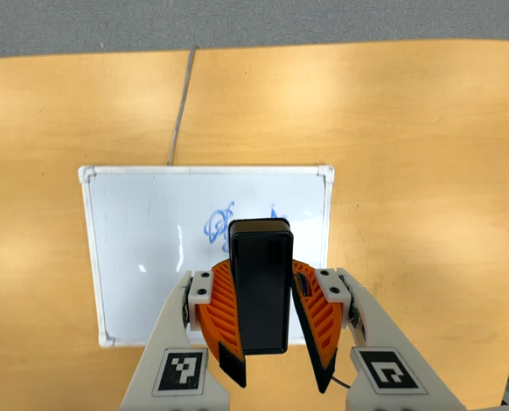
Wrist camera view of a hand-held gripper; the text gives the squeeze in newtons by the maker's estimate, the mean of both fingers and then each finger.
{"total": 9.9, "left": 9.8, "right": 10.0}